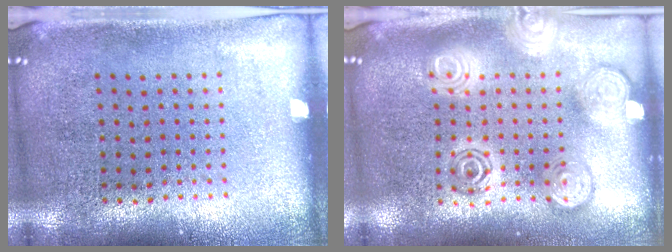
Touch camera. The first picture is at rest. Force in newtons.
{"total": 2.3, "press": 2.3, "slide": 0.4}